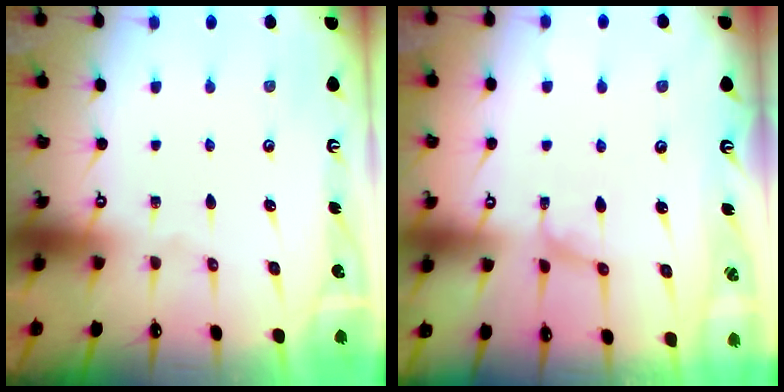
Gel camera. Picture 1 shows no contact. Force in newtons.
{"total": 0.9, "press": 0.8, "slide": 0.4}